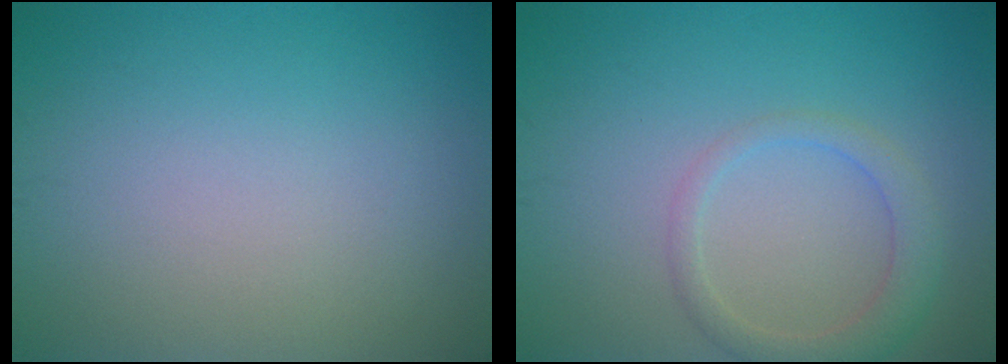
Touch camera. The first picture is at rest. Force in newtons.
{"total": 2.6, "press": 2.6, "slide": 0.1}